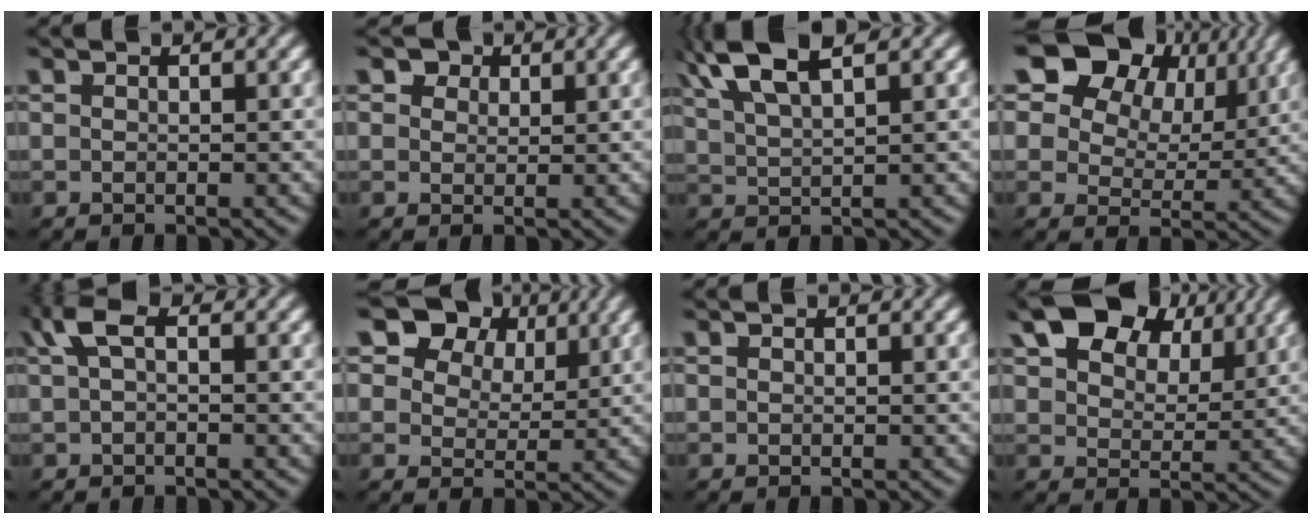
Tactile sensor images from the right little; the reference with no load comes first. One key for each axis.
{"total": 3.7, "fx": 1.9, "fy": 2.7, "fz": 1.6, "tx": -0.029, "ty": -0.004, "tz": 0.034}
{"total": 4.6, "fx": 3.3, "fy": 0.8, "fz": 3.2, "tx": -0.064, "ty": 0.004, "tz": 0.065}
{"total": 12.9, "fx": 4.6, "fy": 9.6, "fz": 7.3, "tx": -0.151, "ty": -0.002, "tz": 0.068}
{"total": 2.2, "fx": 0.9, "fy": 0.4, "fz": 2.0, "tx": -0.048, "ty": 0.005, "tz": 0.022}
{"total": 11.0, "fx": 4.7, "fy": 8.1, "fz": 5.9, "tx": -0.104, "ty": 0.006, "tz": 0.065}
{"total": 0.0}
{"total": 9.2, "fx": 5.4, "fy": 5.6, "fz": 4.8, "tx": -0.076, "ty": 0.009, "tz": 0.081}